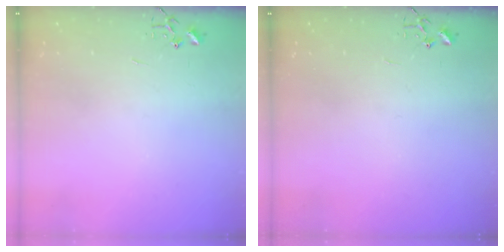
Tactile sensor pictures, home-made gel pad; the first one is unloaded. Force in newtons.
{"total": 0.0}